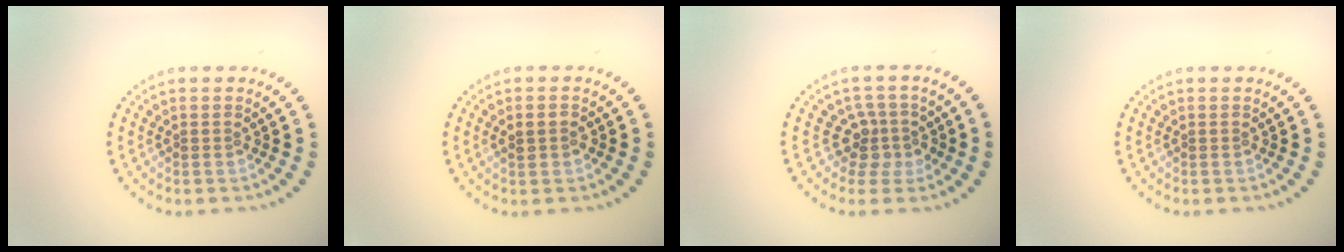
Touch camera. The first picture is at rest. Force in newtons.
{"total": 1.4, "press": 1.4, "slide": 0.1}
{"total": 2.7, "press": 2.0, "slide": 1.7}
{"total": 0.0}